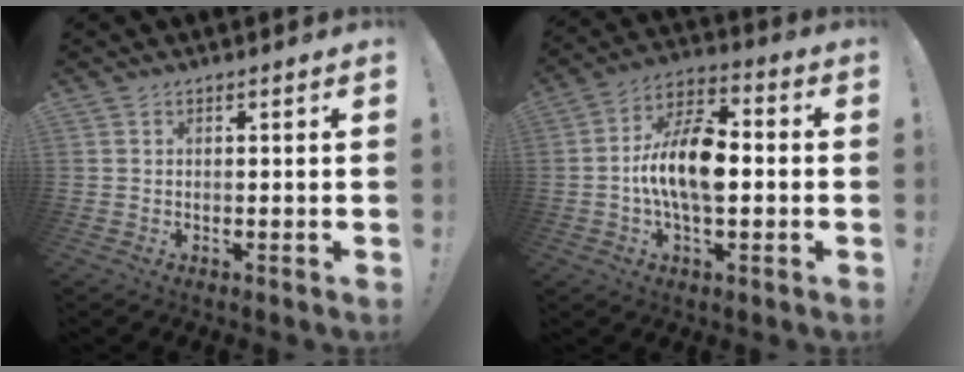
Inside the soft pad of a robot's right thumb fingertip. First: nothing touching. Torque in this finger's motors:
{"motor_torque": [2.58, 2.42, -0.04, 0.03, 0.49]}